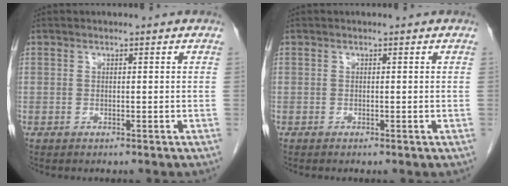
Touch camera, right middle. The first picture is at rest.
{"total": 0.0}